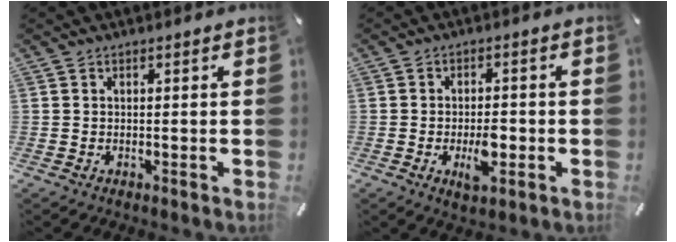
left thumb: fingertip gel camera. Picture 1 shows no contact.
{"total": 6.3, "force": [-1.8, 3.2, 5.1], "torque": [-0.087, 0.004, -0.030]}